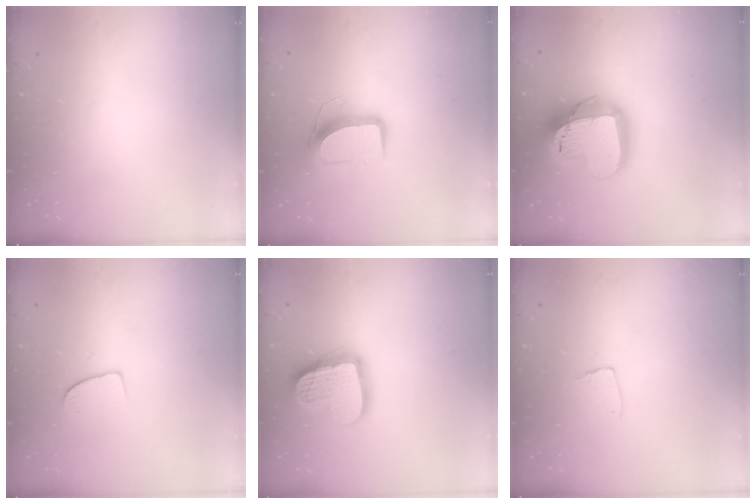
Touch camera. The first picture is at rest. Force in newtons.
{"total": 10.1, "press": 10.1, "slide": 0.2}
{"total": 20.1, "press": 20.0, "slide": 1.6}
{"total": 6.8, "press": 6.7, "slide": 0.5}
{"total": 16.9, "press": 16.9, "slide": 1.6}
{"total": 5.1, "press": 5.1, "slide": 0.4}